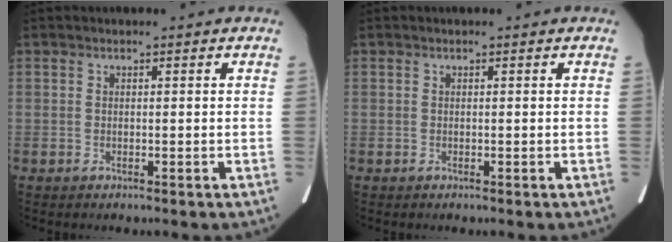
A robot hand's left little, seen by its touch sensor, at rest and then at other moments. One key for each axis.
{"total": 0.0}